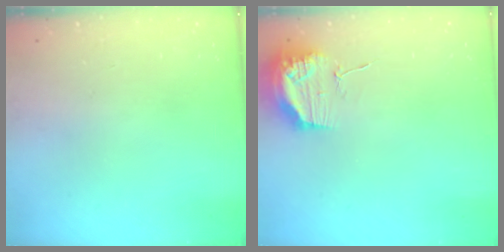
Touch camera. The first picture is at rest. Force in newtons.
{"total": 12.3, "press": 12.3, "slide": 1.1}